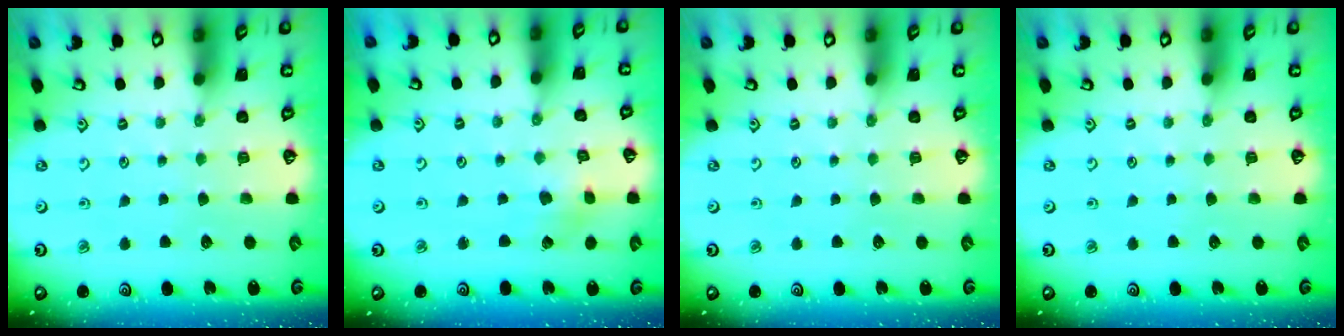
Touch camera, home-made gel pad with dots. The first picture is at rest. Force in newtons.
{"total": 2.6, "press": 2.6, "slide": 0.4}
{"total": 0.0}
{"total": 0.0}